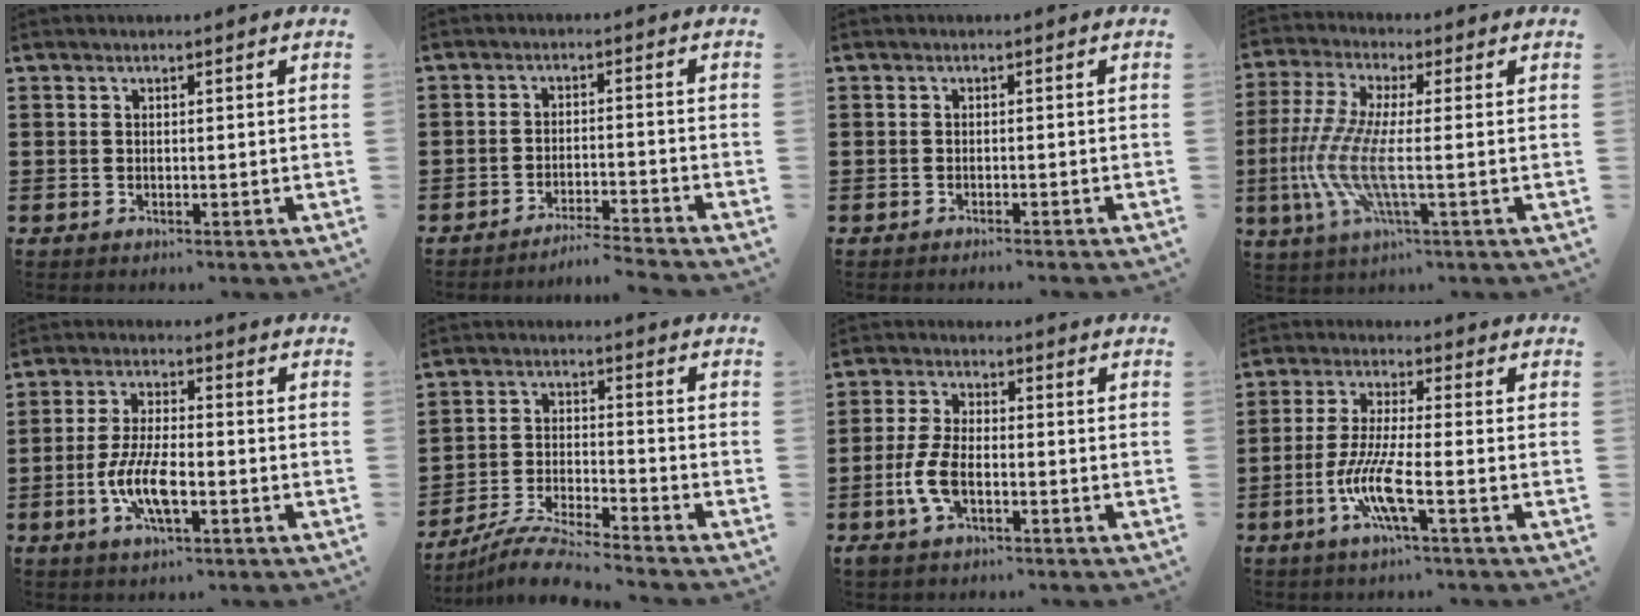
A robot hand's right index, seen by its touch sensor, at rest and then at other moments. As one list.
[{"total": 3.5, "force": [-3.4, -0.7, 0.5], "torque": [-0.012, -0.007, -0.069]}, {"total": 0.9, "force": [-0.8, -0.3, 0.1], "torque": [-0.004, -0.002, -0.015]}, {"total": 9.5, "force": [-2.0, 2.1, 9.1], "torque": [-0.220, -0.026, -0.046]}, {"total": 8.0, "force": [-2.6, 2.7, 7.1], "torque": [-0.158, -0.011, -0.052]}, {"total": 7.0, "force": [-6.7, -0.3, 2.1], "torque": [-0.048, -0.003, -0.132]}, {"total": 6.2, "force": [-2.0, 2.7, 5.2], "torque": [-0.125, -0.007, -0.043]}, {"total": 8.3, "force": [-3.3, 0.8, 7.6], "torque": [-0.165, -0.017, -0.067]}]